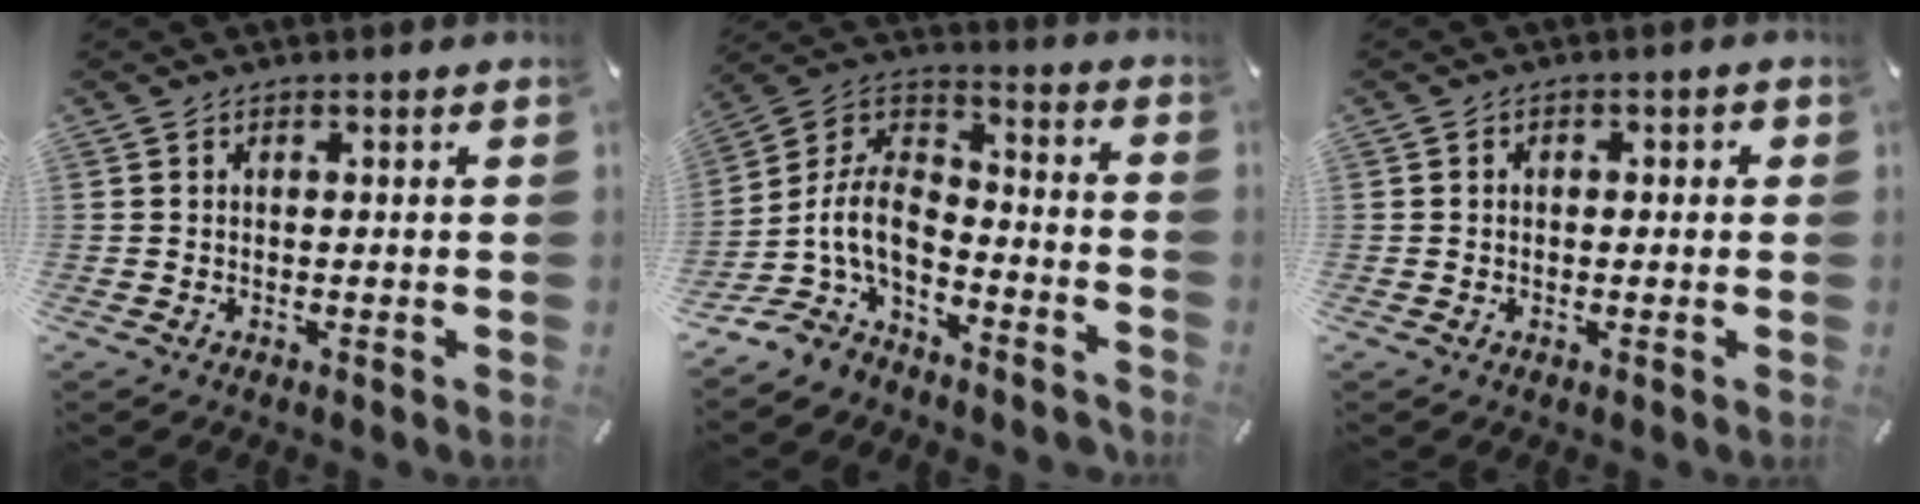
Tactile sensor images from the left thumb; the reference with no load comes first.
{"total": 11.2, "force": [-4.9, 7.3, 6.9], "torque": [-0.163, 0.008, -0.097]}
{"total": 1.6, "force": [-0.6, 1.2, 0.8], "torque": [-0.016, 0.007, -0.015]}